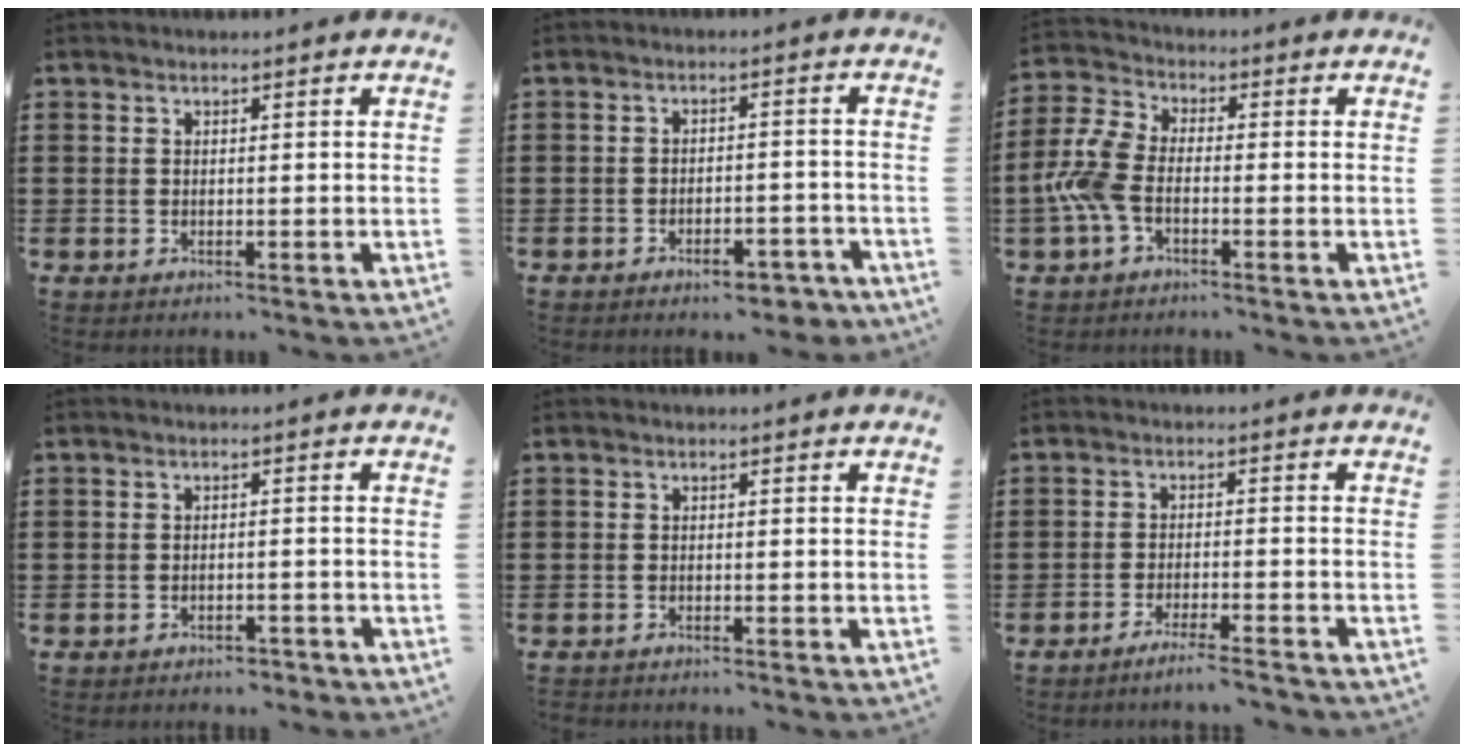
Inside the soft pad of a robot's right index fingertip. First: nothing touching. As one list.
[{"total": 4.6, "force": [-3.9, 1.2, 2.1], "torque": [-0.030, 0.005, -0.072]}, {"total": 7.1, "force": [-2.5, 3.7, 5.6], "torque": [-0.151, -0.009, -0.055]}, {"total": 1.8, "force": [-1.7, 0.4, 0.2], "torque": [-0.010, 0.001, -0.037]}, {"total": 0.7, "force": [-0.7, 0.0, -0.1], "torque": [0.000, 0.002, -0.016]}, {"total": 3.4, "force": [-3.1, -0.4, 1.3], "torque": [-0.022, -0.001, -0.059]}]